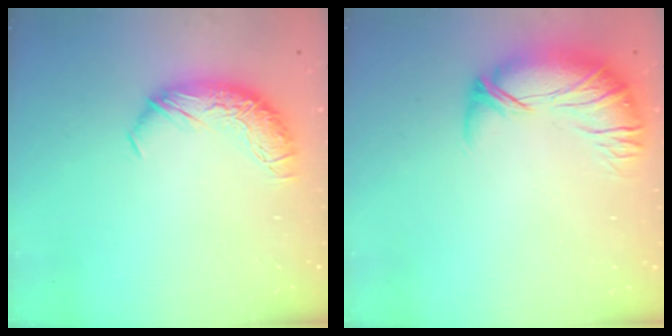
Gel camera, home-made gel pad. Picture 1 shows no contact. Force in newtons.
{"total": 2.8, "press": 1.7, "slide": 2.3}